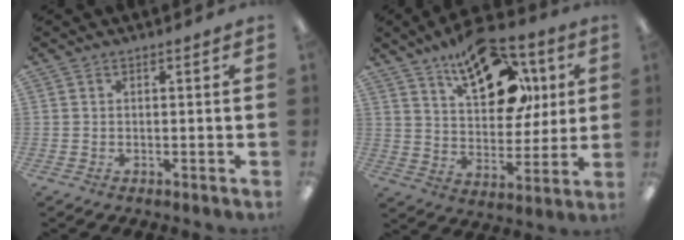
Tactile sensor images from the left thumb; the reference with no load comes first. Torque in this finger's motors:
{"motor_torque": [0.57, 0.54, 1.52, -1.25, 0.13]}